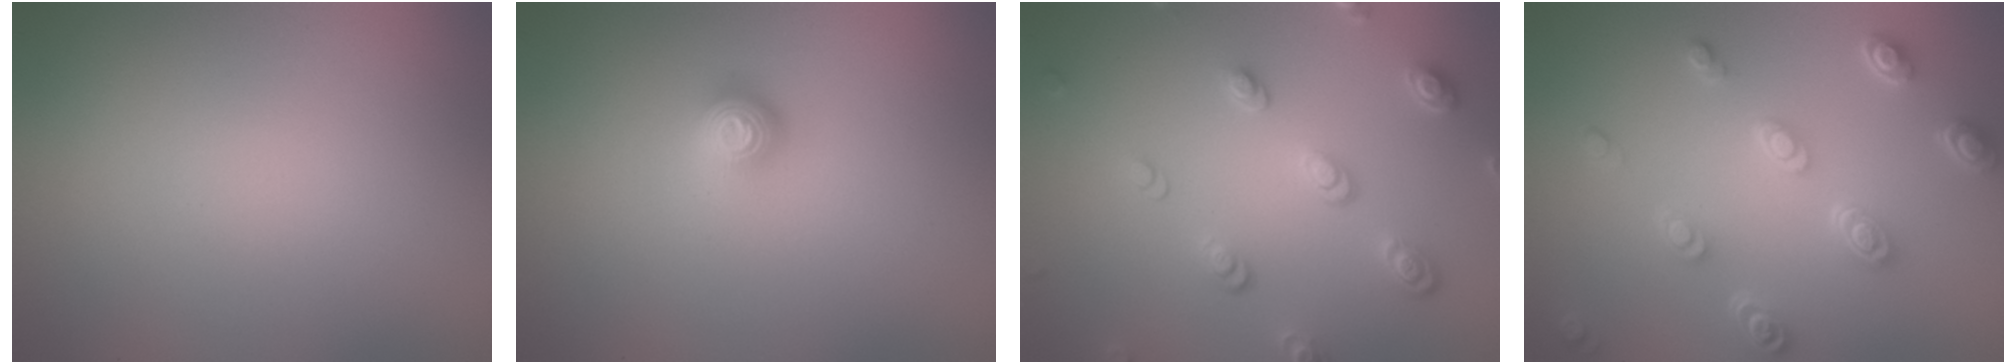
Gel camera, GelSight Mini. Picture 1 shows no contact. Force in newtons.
{"total": 1.9, "press": 1.4, "slide": 1.3}
{"total": 3.8, "press": 2.9, "slide": 2.5}
{"total": 4.5, "press": 3.4, "slide": 2.9}